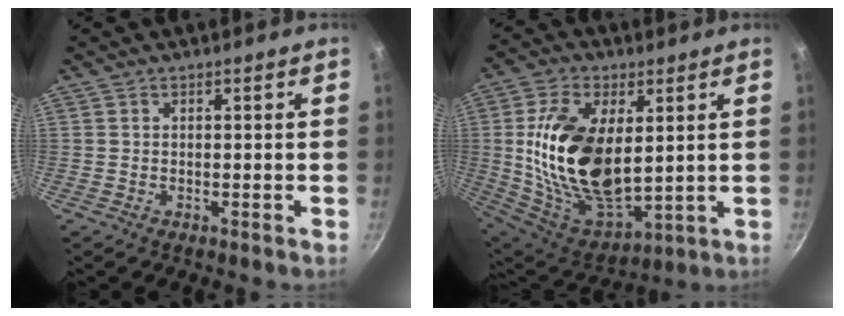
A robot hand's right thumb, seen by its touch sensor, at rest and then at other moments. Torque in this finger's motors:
{"motor_torque": [2.04, 2.97, 2.13, -0.01, 0.60]}